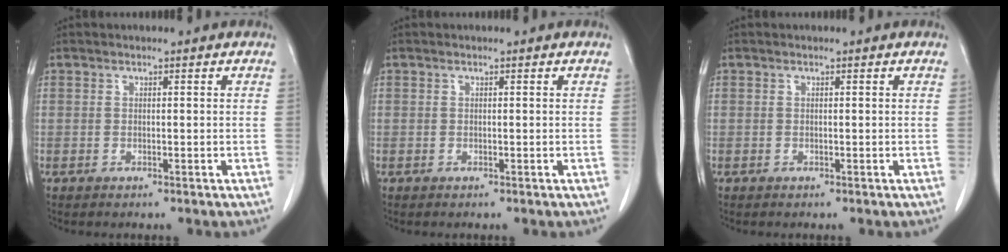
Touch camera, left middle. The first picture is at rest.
{"total": 0.0}
{"total": 0.0}